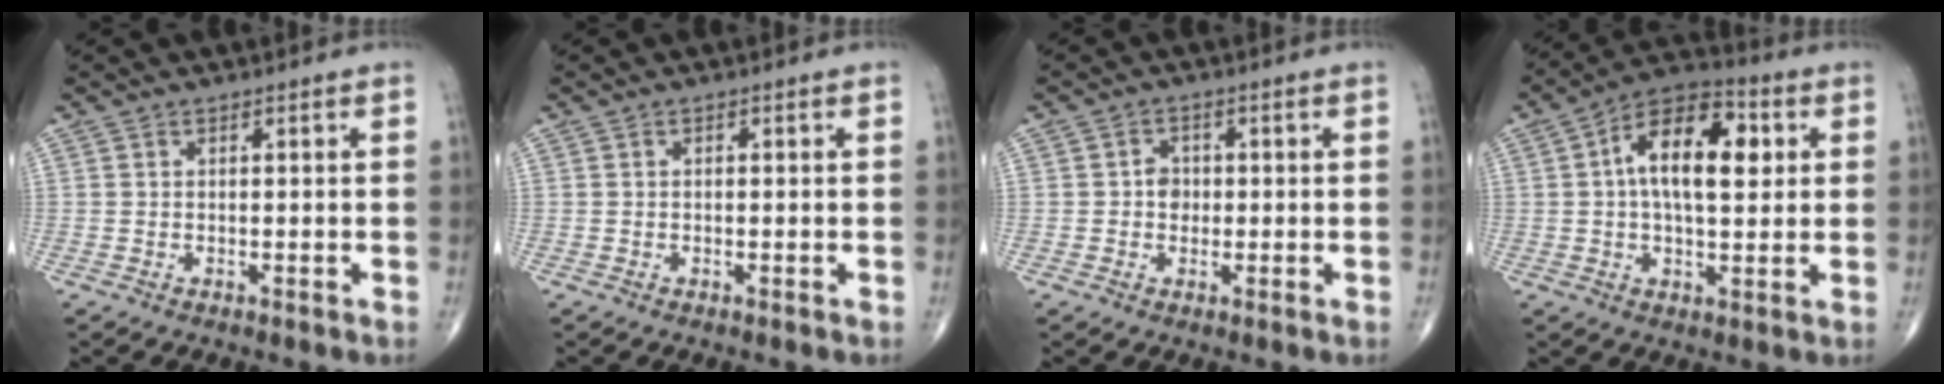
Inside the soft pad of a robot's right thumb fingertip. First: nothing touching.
{"total": 0.0}
{"total": 2.7, "force": [-0.1, 2.4, 1.3], "torque": [-0.003, 0.006, -0.006]}
{"total": 14.9, "force": [2.8, 7.6, 12.5], "torque": [-0.189, 0.018, 0.037]}